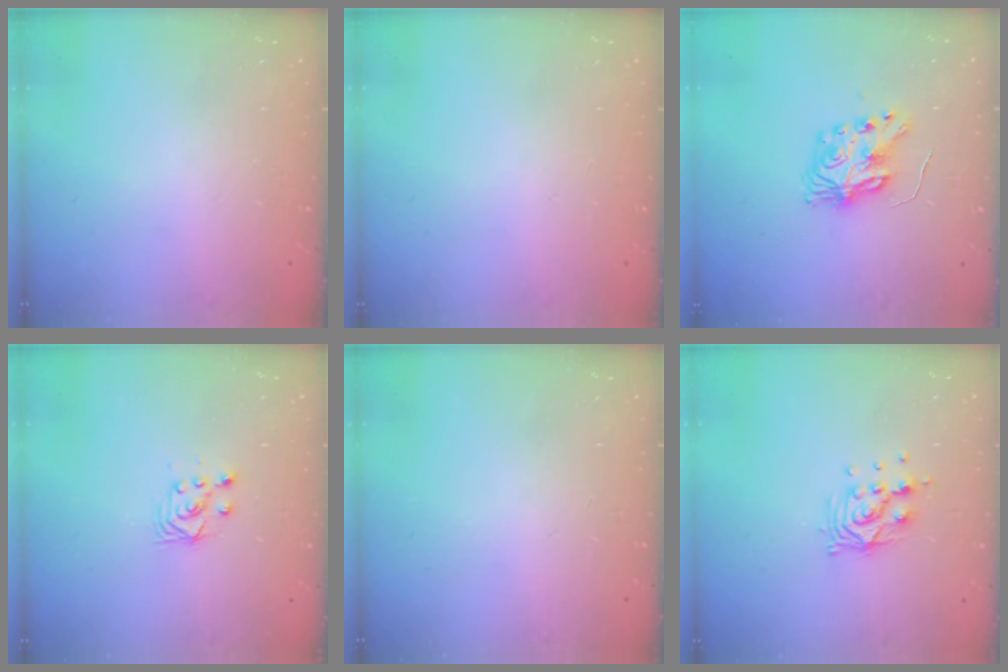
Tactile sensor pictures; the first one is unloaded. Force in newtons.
{"total": 0.0}
{"total": 8.1, "press": 8.1, "slide": 0.2}
{"total": 3.5, "press": 3.2, "slide": 1.4}
{"total": 0.0}
{"total": 9.3, "press": 9.3, "slide": 0.6}